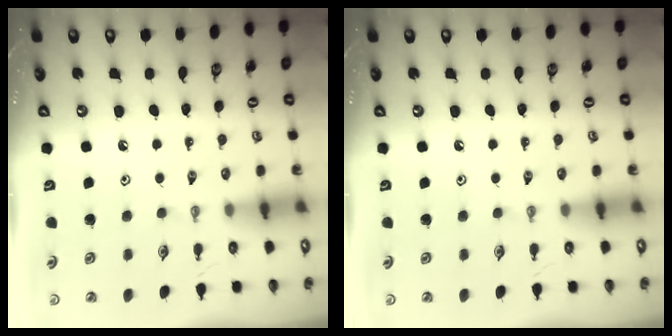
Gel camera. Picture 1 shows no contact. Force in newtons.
{"total": 0.0}